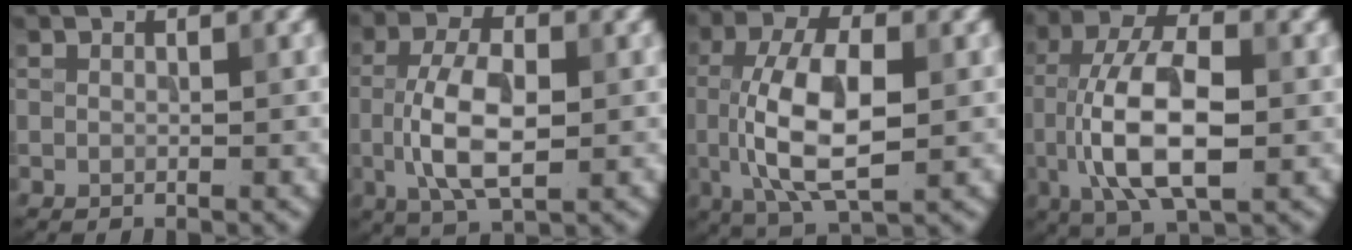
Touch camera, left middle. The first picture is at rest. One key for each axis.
{"total": 6.8, "fx": -0.9, "fy": 3.1, "fz": 5.9, "tx": -0.129, "ty": 0.000, "tz": -0.016}
{"total": 8.9, "fx": -0.5, "fy": 4.0, "fz": 7.9, "tx": -0.161, "ty": 0.000, "tz": -0.008}
{"total": 9.9, "fx": -1.5, "fy": 4.3, "fz": 8.7, "tx": -0.166, "ty": 0.011, "tz": -0.032}